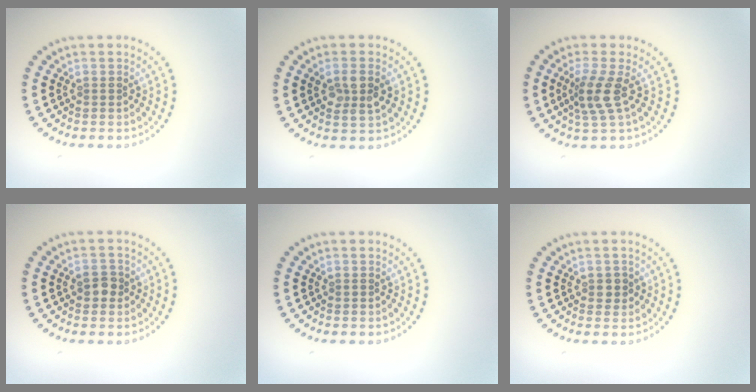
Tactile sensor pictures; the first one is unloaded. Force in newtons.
{"total": 2.5, "press": 2.5, "slide": 0.6}
{"total": 2.9, "press": 2.2, "slide": 1.8}
{"total": 1.6, "press": 1.5, "slide": 0.4}
{"total": 0.0}
{"total": 1.0, "press": 1.0, "slide": 0.2}